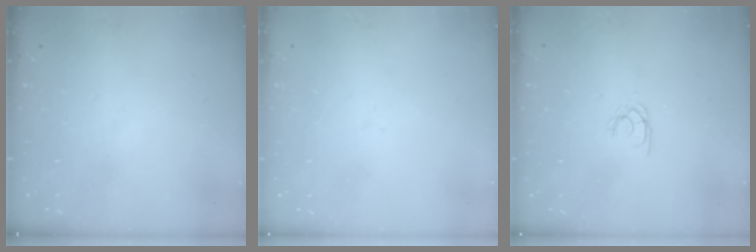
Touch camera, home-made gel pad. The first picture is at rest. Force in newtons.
{"total": 0.0}
{"total": 1.7, "press": 1.7, "slide": 0.1}